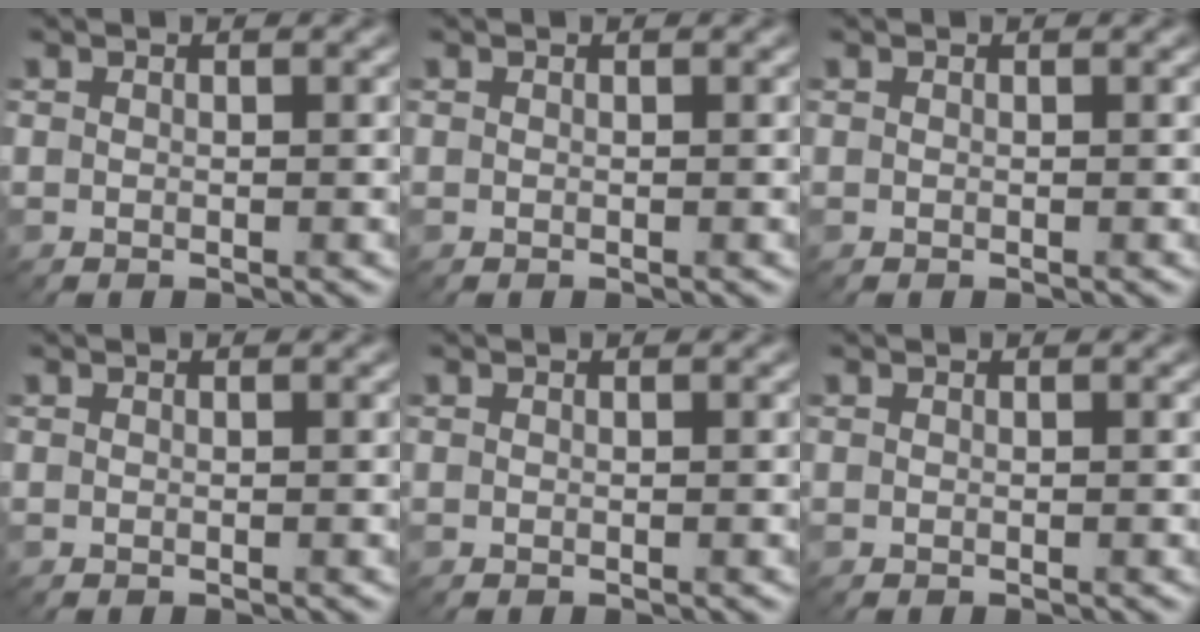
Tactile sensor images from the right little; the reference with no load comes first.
{"total": 0.0}
{"total": 0.0}
{"total": 0.0}
{"total": 0.0}
{"total": 0.0}